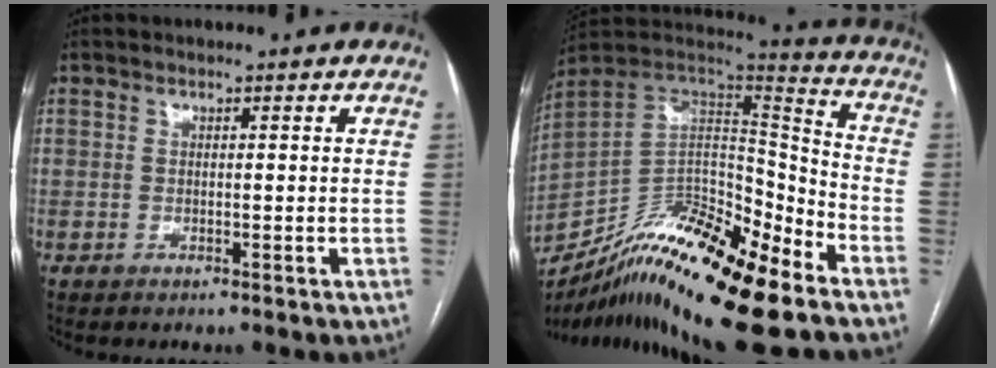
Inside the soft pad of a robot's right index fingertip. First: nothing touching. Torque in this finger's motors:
{"motor_torque": [0.68, -1.46, -0.21, -0.22]}